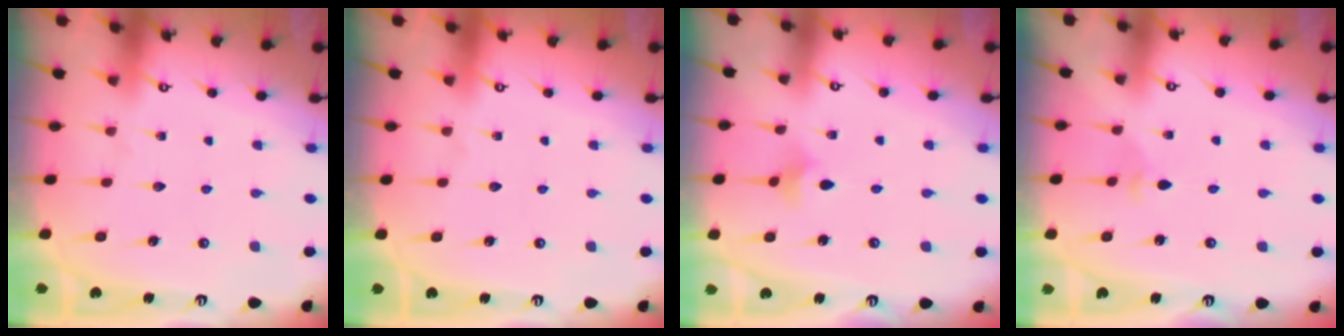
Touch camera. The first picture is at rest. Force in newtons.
{"total": 0.0}
{"total": 2.9, "press": 2.8, "slide": 0.7}
{"total": 2.9, "press": 2.8, "slide": 0.6}